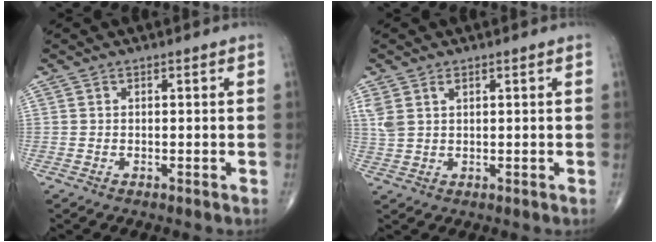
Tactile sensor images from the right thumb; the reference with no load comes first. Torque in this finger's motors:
{"motor_torque": [-0.03, -0.07, 0.22, 0.32, 0.00]}